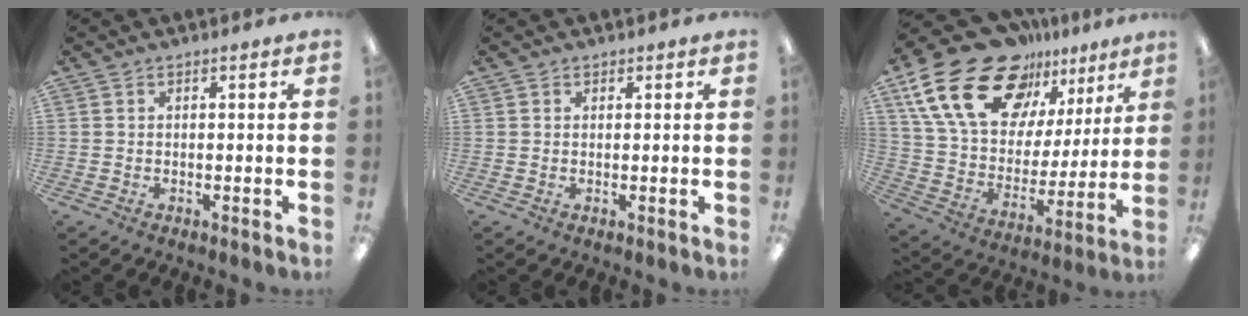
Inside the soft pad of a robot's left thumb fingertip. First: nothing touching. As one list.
[{"total": 0.8, "force": [0.5, 0.6, 0.0], "torque": [0.007, -0.001, 0.007]}, {"total": 25.1, "force": [15.3, 14.5, 13.7], "torque": [-0.247, -0.088, 0.279]}]